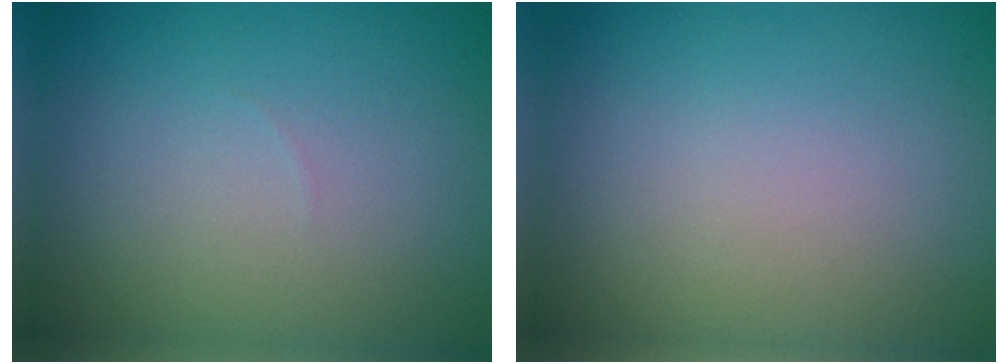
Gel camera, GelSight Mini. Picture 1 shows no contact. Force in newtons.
{"total": 0.0}